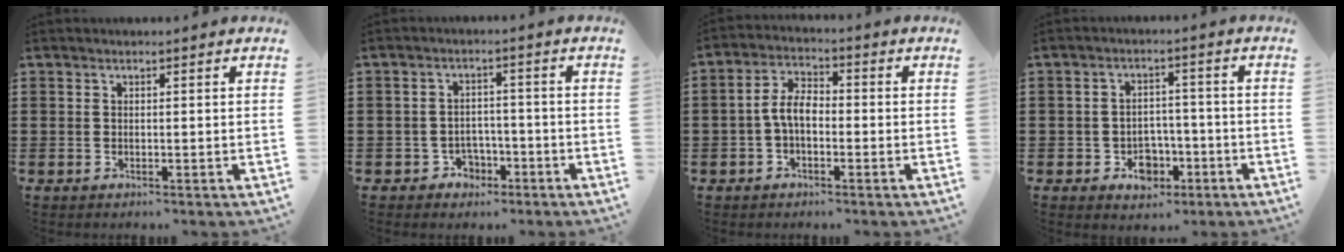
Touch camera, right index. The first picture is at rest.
{"total": 3.1, "force": [-2.0, 2.2, 0.7], "torque": [-0.020, 0.004, -0.044]}
{"total": 5.2, "force": [-1.0, 2.8, 4.2], "torque": [-0.098, 0.003, -0.025]}
{"total": 4.4, "force": [-2.2, 3.3, 2.0], "torque": [-0.034, 0.006, -0.043]}